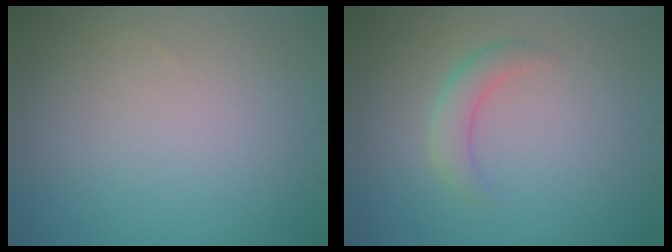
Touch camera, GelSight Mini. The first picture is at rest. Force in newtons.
{"total": 2.2, "press": 2.2, "slide": 0.2}